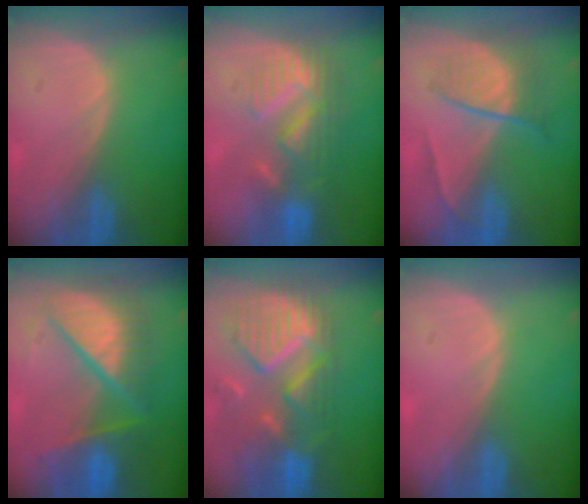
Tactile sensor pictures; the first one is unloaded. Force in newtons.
{"total": 8.7, "press": 8.0, "slide": 3.3}
{"total": 6.6, "press": 6.0, "slide": 2.8}
{"total": 10.9, "press": 10.9, "slide": 1.4}
{"total": 11.7, "press": 10.3, "slide": 5.6}
{"total": 0.0}